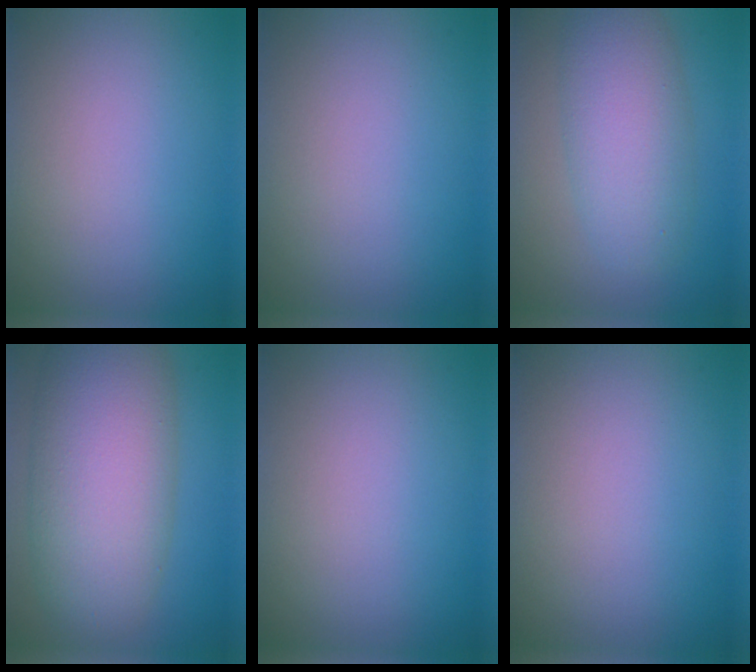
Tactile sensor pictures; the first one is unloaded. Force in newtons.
{"total": 0.0}
{"total": 6.1, "press": 6.1, "slide": 0.1}
{"total": 10.9, "press": 10.9, "slide": 0.3}
{"total": 0.0}
{"total": 0.0}